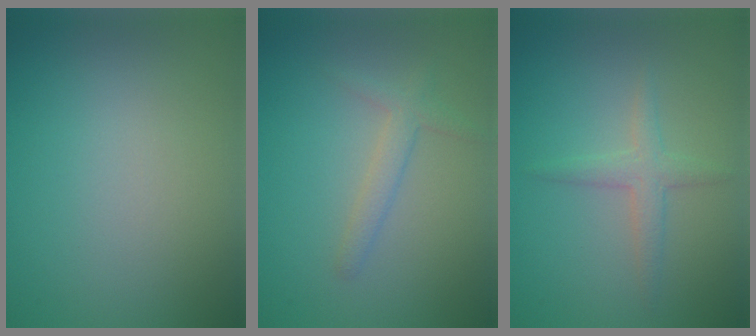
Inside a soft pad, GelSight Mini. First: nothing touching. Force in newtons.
{"total": 1.9, "press": 1.9, "slide": 0.1}
{"total": 1.9, "press": 1.9, "slide": 0.1}